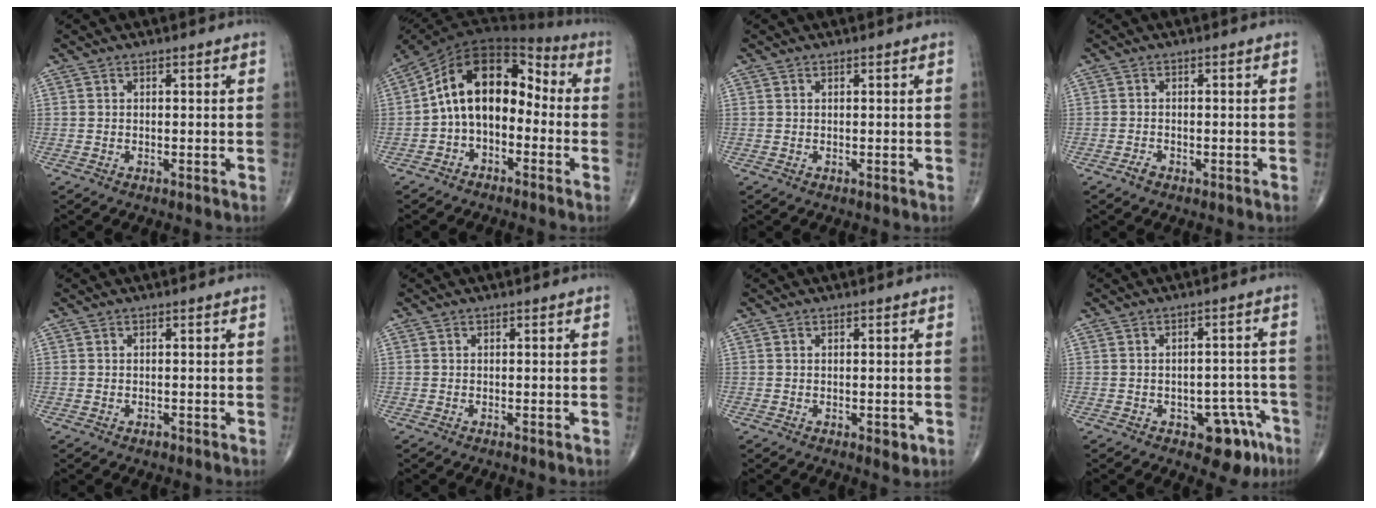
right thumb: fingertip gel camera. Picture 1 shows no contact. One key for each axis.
{"total": 14.3, "fx": -1.5, "fy": 9.2, "fz": 10.9, "tx": -0.155, "ty": 0.060, "tz": -0.042}
{"total": 0.0}
{"total": 1.2, "fx": -0.8, "fy": 0.7, "fz": 0.6, "tx": -0.013, "ty": 0.003, "tz": -0.015}
{"total": 0.6, "fx": -0.4, "fy": 0.4, "fz": 0.3, "tx": -0.003, "ty": 0.000, "tz": -0.006}
{"total": 0.6, "fx": -0.3, "fy": 0.2, "fz": 0.5, "tx": -0.009, "ty": -0.002, "tz": -0.004}
{"total": 2.2, "fx": -0.5, "fy": 1.1, "fz": 1.8, "tx": -0.015, "ty": -0.003, "tz": -0.004}
{"total": 8.2, "fx": -4.3, "fy": 4.5, "fz": 5.3, "tx": -0.029, "ty": 0.034, "tz": -0.050}